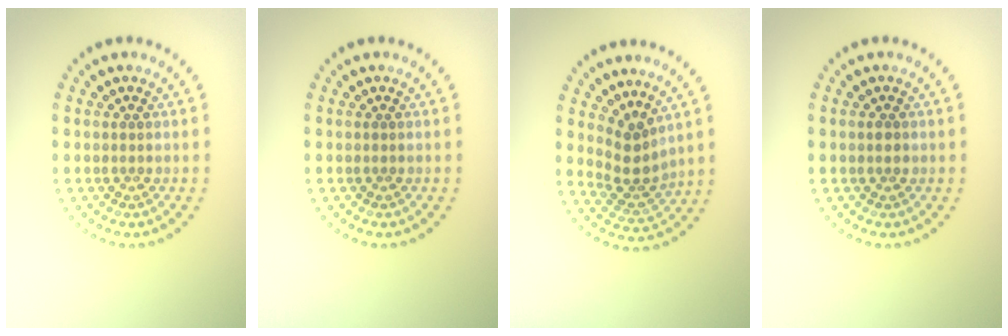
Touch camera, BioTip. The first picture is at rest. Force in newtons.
{"total": 0.0}
{"total": 2.9, "press": 2.0, "slide": 2.1}
{"total": 0.9, "press": 0.9, "slide": 0.1}